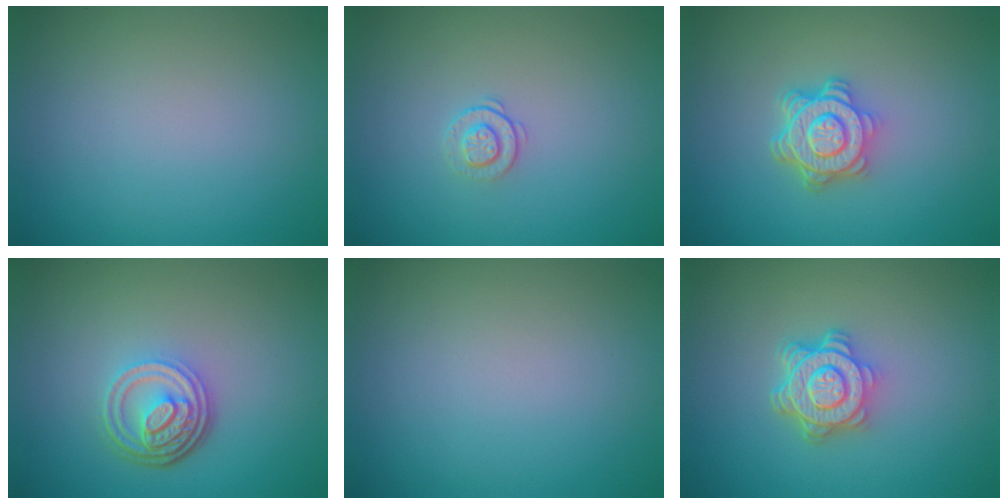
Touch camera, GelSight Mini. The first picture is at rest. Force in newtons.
{"total": 1.2, "press": 0.9, "slide": 0.8}
{"total": 4.6, "press": 3.6, "slide": 2.9}
{"total": 4.7, "press": 3.5, "slide": 3.2}
{"total": 0.0}
{"total": 4.7, "press": 3.6, "slide": 2.9}